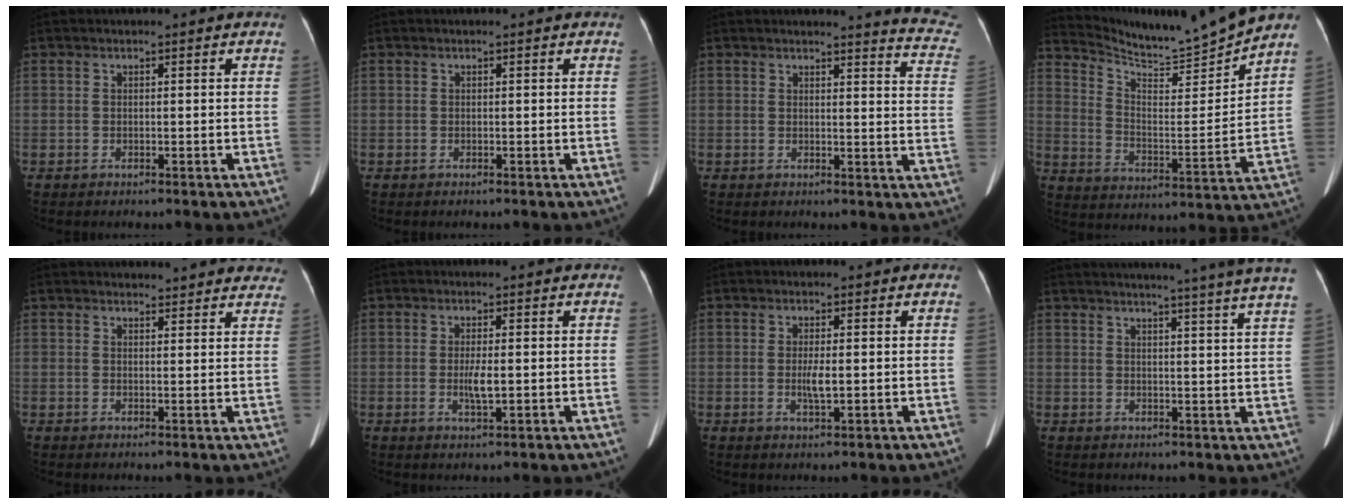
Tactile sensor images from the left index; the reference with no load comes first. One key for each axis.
{"total": 0.0}
{"total": 10.4, "fx": 10.3, "fy": -0.1, "fz": 1.4, "tx": 0.005, "ty": -0.097, "tz": 0.076}
{"total": 14.0, "fx": 13.5, "fy": -1.9, "fz": 3.4, "tx": -0.074, "ty": -0.038, "tz": 0.220}
{"total": 11.9, "fx": 11.2, "fy": 3.2, "fz": 2.3, "tx": 0.003, "ty": 0.007, "tz": 0.109}
{"total": 2.8, "fx": -0.3, "fy": 0.6, "fz": 2.7, "tx": -0.055, "ty": -0.004, "tz": -0.003}
{"total": 2.5, "fx": -0.2, "fy": 0.5, "fz": 2.4, "tx": -0.049, "ty": -0.004, "tz": -0.002}
{"total": 17.6, "fx": 15.6, "fy": -2.0, "fz": 8.0, "tx": -0.121, "ty": -0.046, "tz": 0.177}